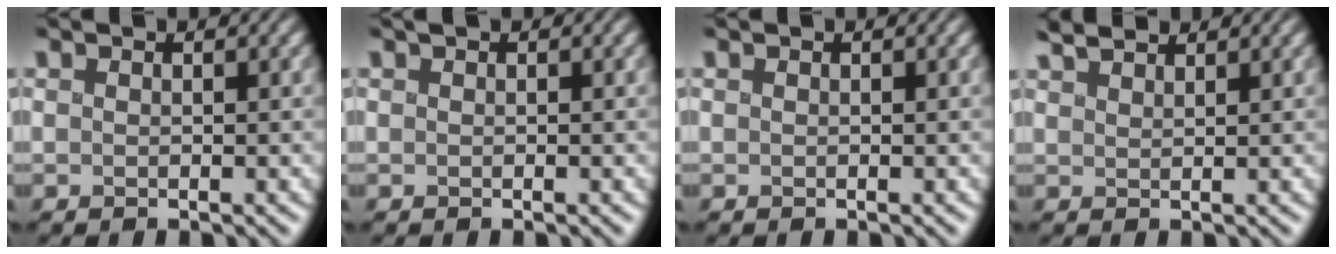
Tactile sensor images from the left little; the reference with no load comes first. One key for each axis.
{"total": 0.6, "fx": 0.5, "fy": 0.2, "fz": 0.3, "tx": 0.001, "ty": -0.002, "tz": 0.002}
{"total": 0.0}
{"total": 3.3, "fx": 3.0, "fy": 0.8, "fz": 1.1, "tx": -0.011, "ty": 0.016, "tz": 0.032}